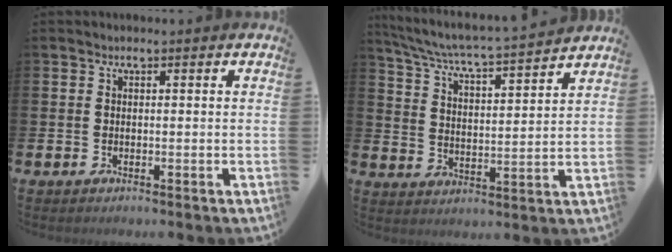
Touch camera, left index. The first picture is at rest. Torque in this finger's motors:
{"motor_torque": [0.20, -0.52, 0.22, 0.04]}